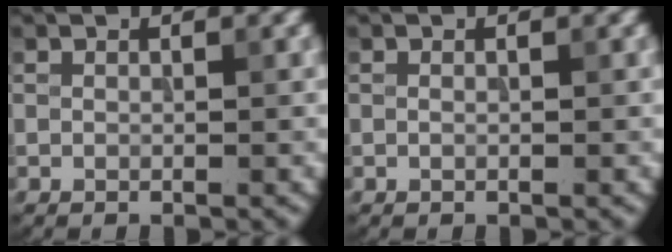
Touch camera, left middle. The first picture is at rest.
{"total": 0.0}